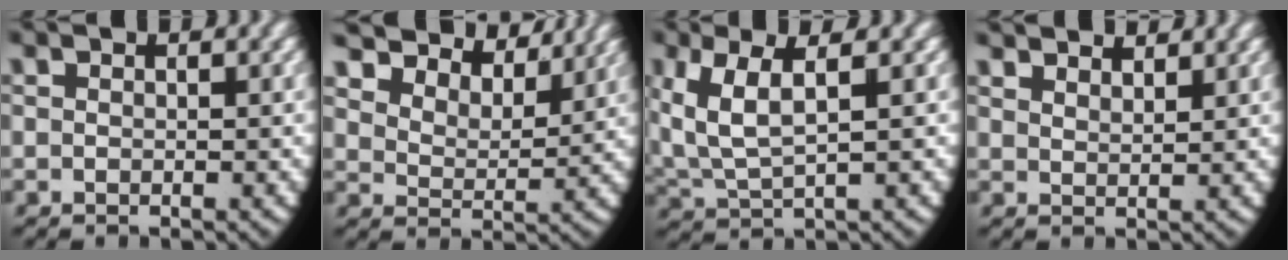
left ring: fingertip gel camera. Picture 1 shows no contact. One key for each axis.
{"total": 8.7, "fx": 6.1, "fy": 4.8, "fz": 4.0, "tx": -0.085, "ty": 0.008, "tz": 0.090}
{"total": 5.6, "fx": 1.2, "fy": 3.7, "fz": 4.0, "tx": -0.106, "ty": -0.015, "tz": 0.033}
{"total": 2.9, "fx": 2.9, "fy": -0.1, "fz": 0.4, "tx": -0.007, "ty": -0.004, "tz": 0.056}